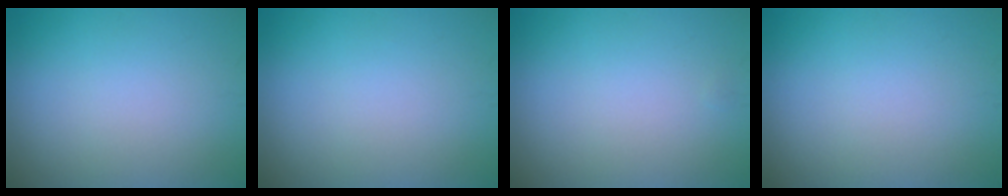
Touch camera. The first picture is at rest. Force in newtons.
{"total": 0.0}
{"total": 0.0}
{"total": 0.0}